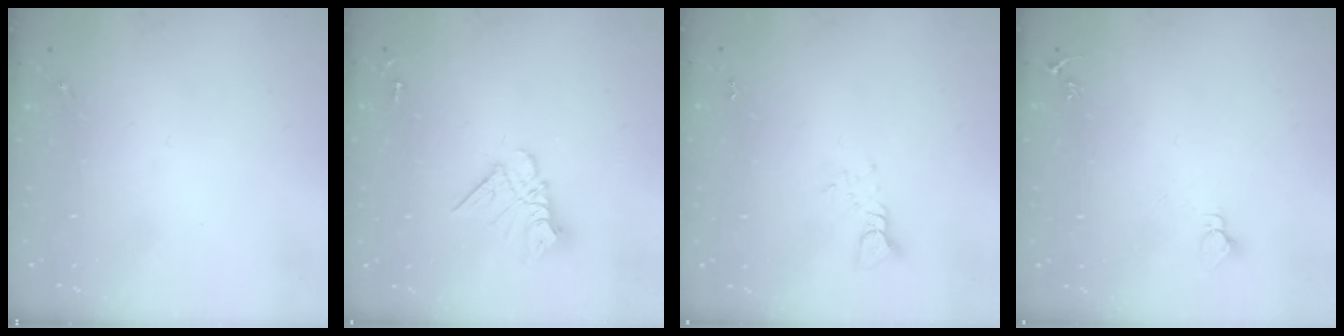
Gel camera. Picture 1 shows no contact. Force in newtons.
{"total": 10.7, "press": 10.7, "slide": 1.0}
{"total": 3.9, "press": 3.8, "slide": 0.3}
{"total": 2.7, "press": 2.7, "slide": 0.1}